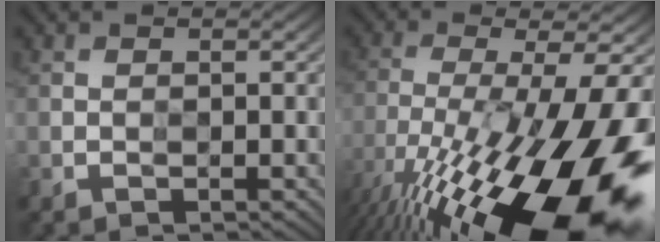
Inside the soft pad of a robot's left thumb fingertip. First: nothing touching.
{"total": 20.4, "force": [-10.4, 5.3, 16.7], "torque": [-0.282, -0.019, -0.174]}